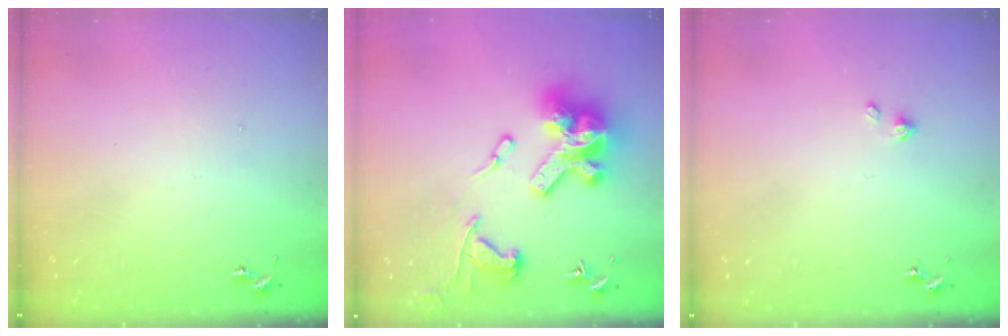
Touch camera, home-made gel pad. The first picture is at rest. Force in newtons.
{"total": 23.0, "press": 22.9, "slide": 1.7}
{"total": 2.4, "press": 2.4, "slide": 0.3}